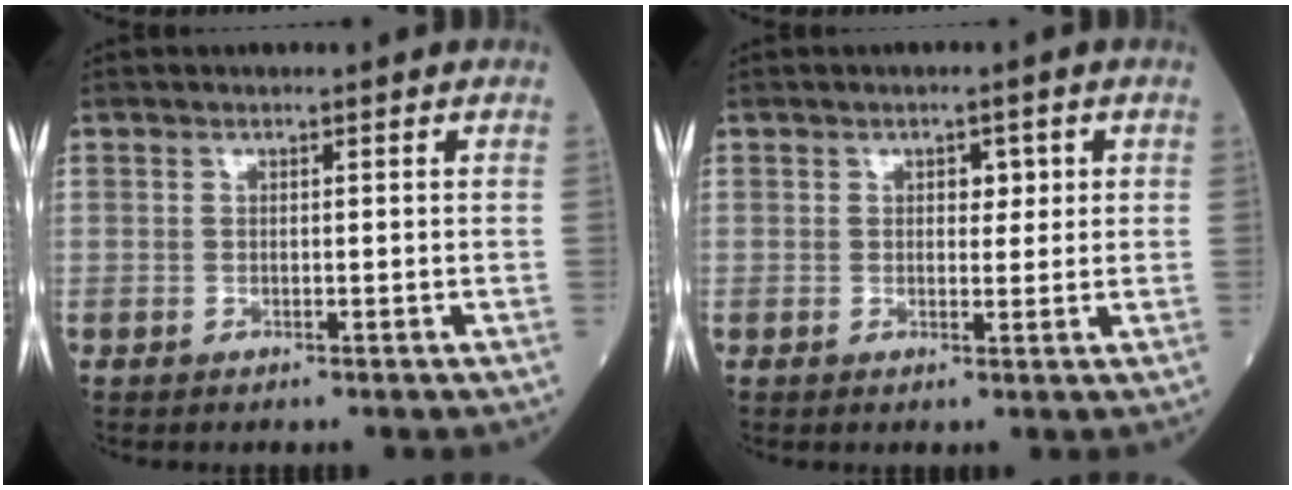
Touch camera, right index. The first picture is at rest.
{"total": 2.3, "force": [0.7, 1.4, 1.6], "torque": [-0.015, 0.003, 0.008]}